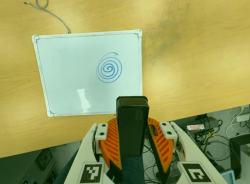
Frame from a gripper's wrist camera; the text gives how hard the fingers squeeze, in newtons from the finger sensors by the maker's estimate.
{"total": 5.1, "left": 4.5, "right": 5.6}